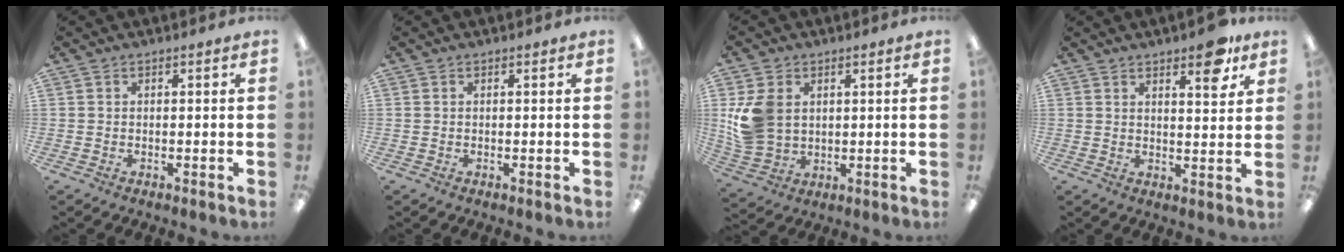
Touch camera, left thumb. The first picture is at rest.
{"total": 0.0}
{"total": 10.6, "force": [2.5, 8.4, 6.0], "torque": [-0.129, 0.008, 0.050]}
{"total": 7.4, "force": [5.1, 2.3, 4.9], "torque": [-0.053, -0.031, 0.079]}